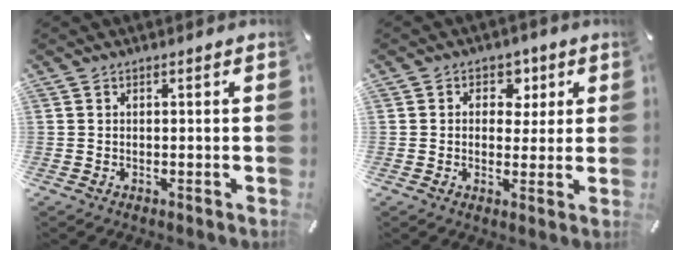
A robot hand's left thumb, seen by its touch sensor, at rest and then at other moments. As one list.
[{"total": 6.1, "force": [1.2, 5.3, 2.8], "torque": [-0.020, -0.001, 0.012]}]